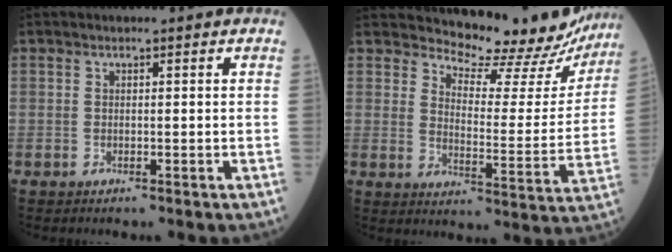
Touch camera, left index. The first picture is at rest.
{"total": 16.7, "force": [16.1, 3.7, 2.7], "torque": [-0.023, -0.062, 0.185]}